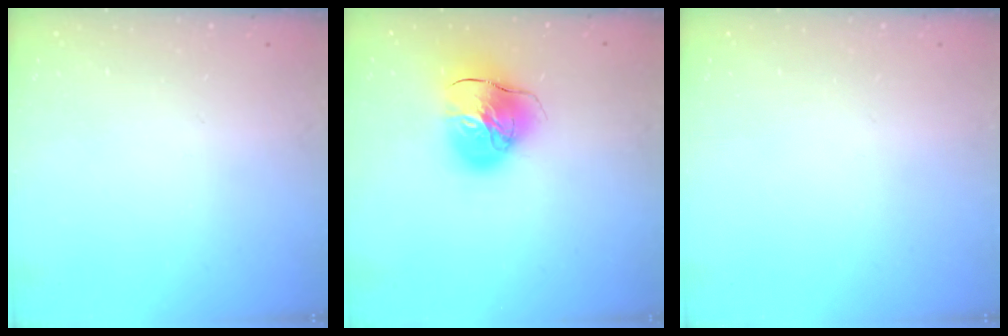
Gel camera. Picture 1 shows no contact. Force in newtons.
{"total": 14.1, "press": 14.0, "slide": 2.0}
{"total": 0.0}